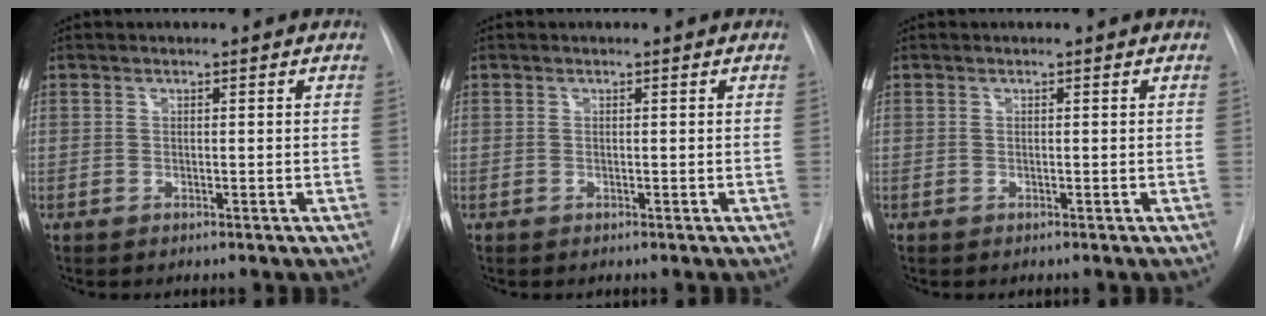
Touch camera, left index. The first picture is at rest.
{"total": 0.0}
{"total": 0.0}